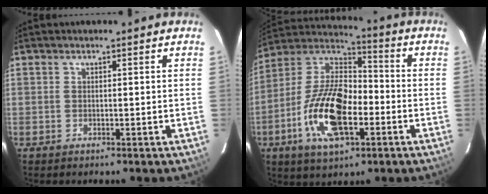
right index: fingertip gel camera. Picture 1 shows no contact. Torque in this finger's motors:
{"motor_torque": [1.70, -0.44, 1.05, 0.21]}